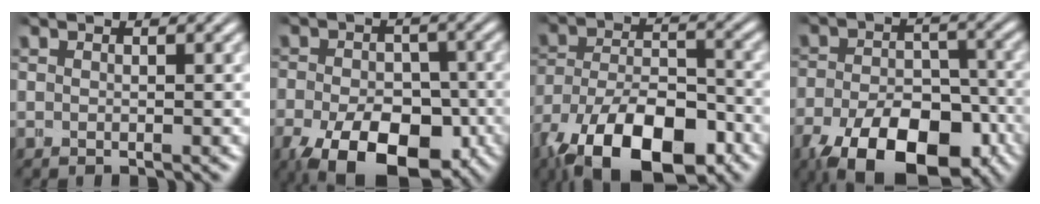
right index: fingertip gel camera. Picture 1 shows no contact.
{"total": 10.4, "force": [-6.4, 5.9, 5.5], "torque": [-0.100, -0.059, -0.066]}
{"total": 12.8, "force": [-7.3, 7.7, 7.2], "torque": [-0.149, -0.067, -0.074]}
{"total": 11.2, "force": [-7.5, 5.7, 5.9], "torque": [-0.095, -0.043, -0.092]}